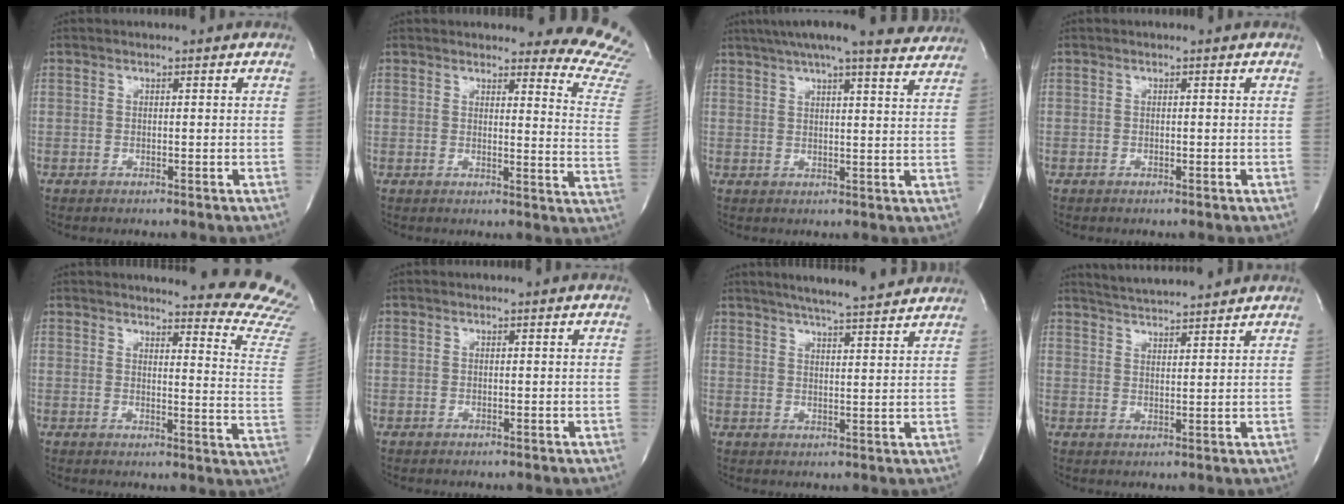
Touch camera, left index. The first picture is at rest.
{"total": 14.4, "force": [14.1, 1.3, 2.5], "torque": [0.007, -0.140, 0.110]}
{"total": 19.1, "force": [17.0, 1.7, 8.6], "torque": [-0.134, 0.014, 0.213]}
{"total": 0.0}
{"total": 19.5, "force": [18.8, 1.5, 5.2], "torque": [-0.047, -0.149, 0.179]}
{"total": 0.0}
{"total": 12.9, "force": [11.5, 0.7, 5.7], "torque": [-0.094, 0.011, 0.151]}
{"total": 8.7, "force": [8.2, 0.0, 2.6], "torque": [-0.056, 0.021, 0.129]}